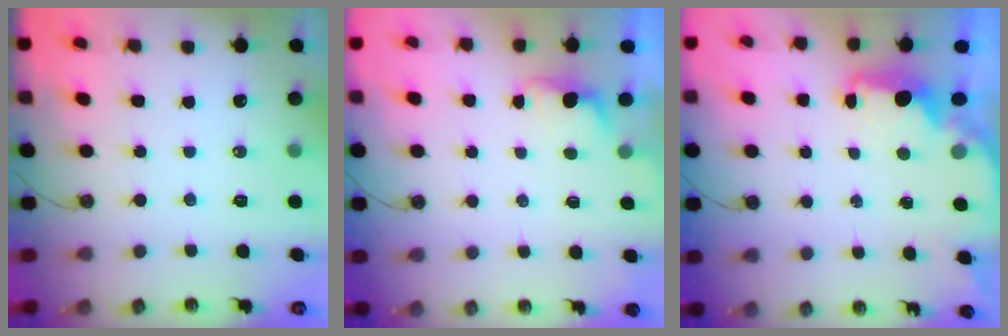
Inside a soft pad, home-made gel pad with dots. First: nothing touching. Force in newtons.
{"total": 1.1, "press": 0.8, "slide": 0.7}
{"total": 2.8, "press": 2.6, "slide": 0.9}